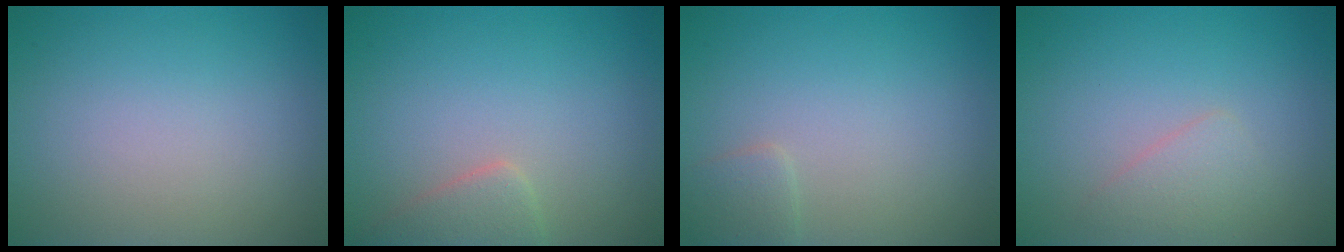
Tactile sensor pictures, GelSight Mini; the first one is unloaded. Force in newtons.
{"total": 2.2, "press": 2.2, "slide": 0.2}
{"total": 1.3, "press": 1.3, "slide": 0.1}
{"total": 1.7, "press": 1.7, "slide": 0.1}